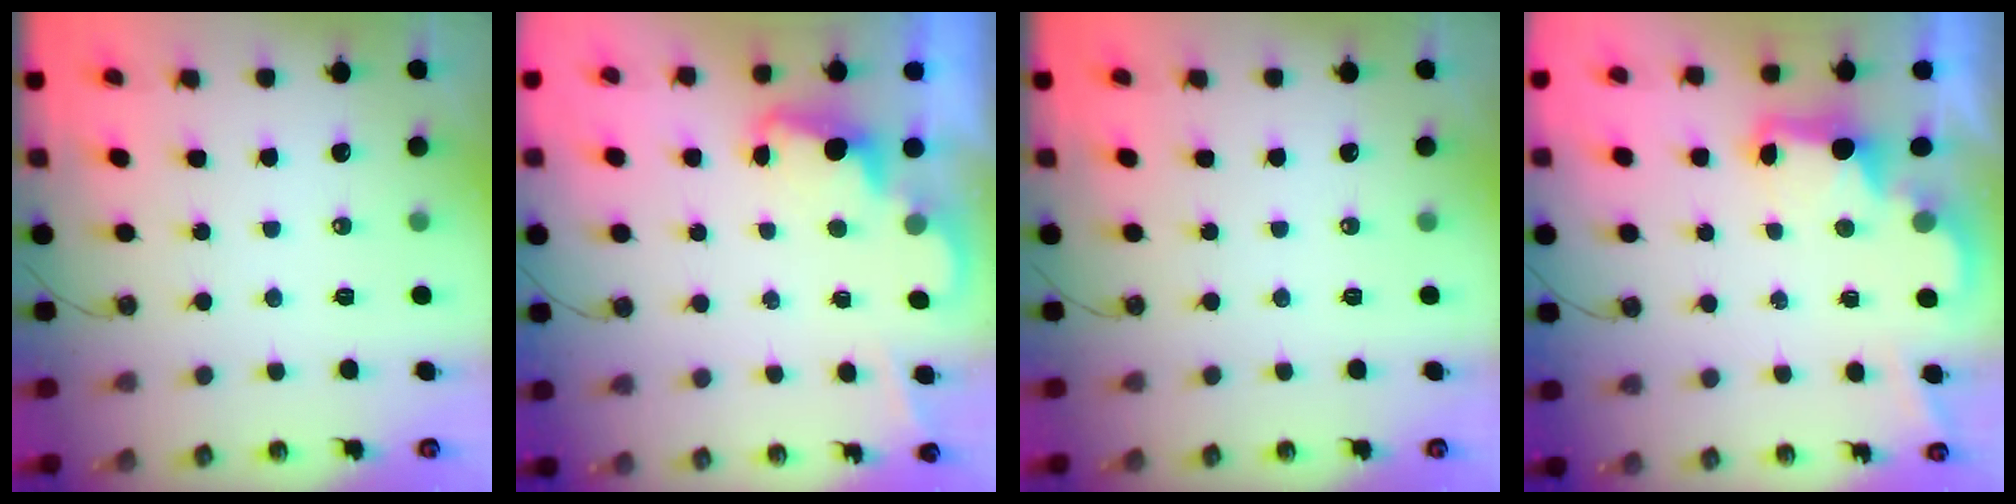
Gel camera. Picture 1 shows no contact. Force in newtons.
{"total": 2.5, "press": 2.4, "slide": 0.5}
{"total": 0.0}
{"total": 2.7, "press": 2.7, "slide": 0.6}